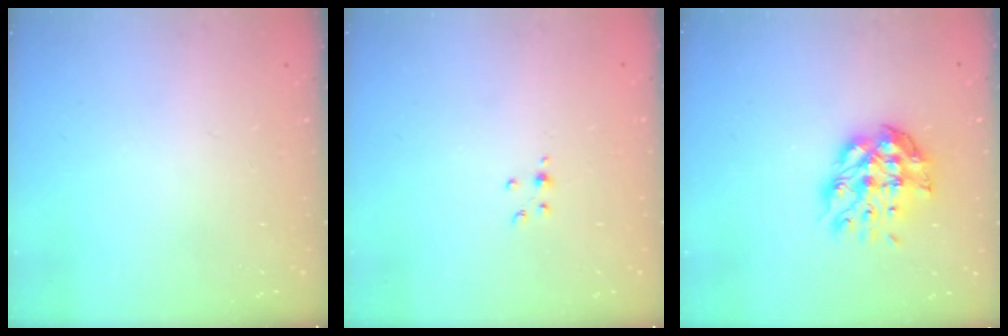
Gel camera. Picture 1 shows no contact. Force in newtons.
{"total": 2.4, "press": 2.4, "slide": 0.3}
{"total": 11.1, "press": 11.0, "slide": 0.9}